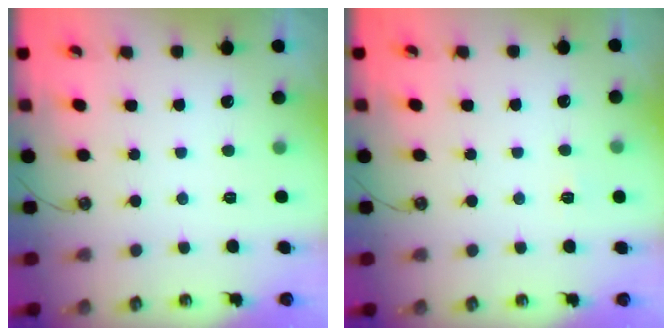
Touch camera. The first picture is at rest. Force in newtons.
{"total": 4.2, "press": 4.2, "slide": 0.5}